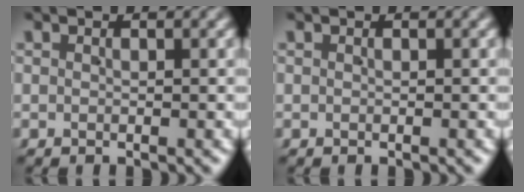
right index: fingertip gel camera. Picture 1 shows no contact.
{"total": 0.0}